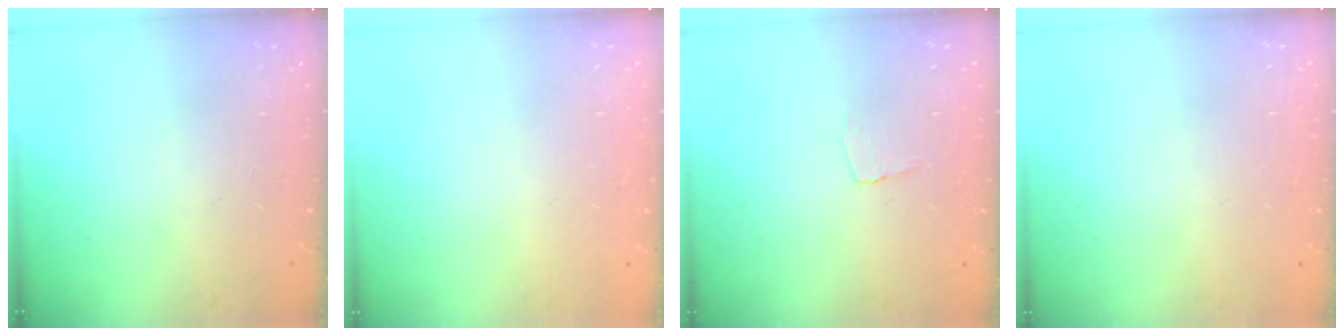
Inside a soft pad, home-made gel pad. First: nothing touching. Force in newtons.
{"total": 0.0}
{"total": 3.5, "press": 3.4, "slide": 0.2}
{"total": 0.0}